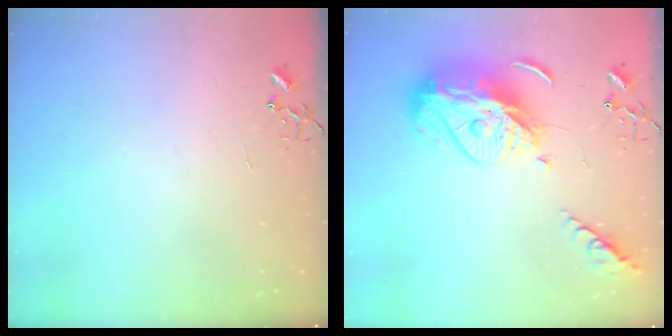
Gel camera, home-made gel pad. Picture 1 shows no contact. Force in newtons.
{"total": 17.5, "press": 17.4, "slide": 1.6}